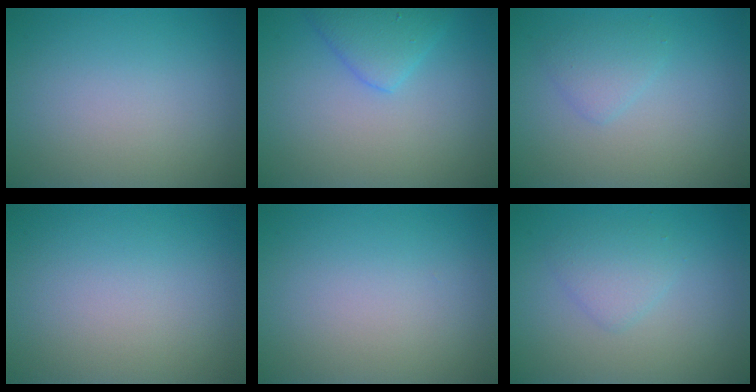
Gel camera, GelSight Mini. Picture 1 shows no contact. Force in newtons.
{"total": 2.8, "press": 2.8, "slide": 0.2}
{"total": 1.6, "press": 1.6, "slide": 0.1}
{"total": 0.0}
{"total": 0.0}
{"total": 1.9, "press": 1.9, "slide": 0.2}